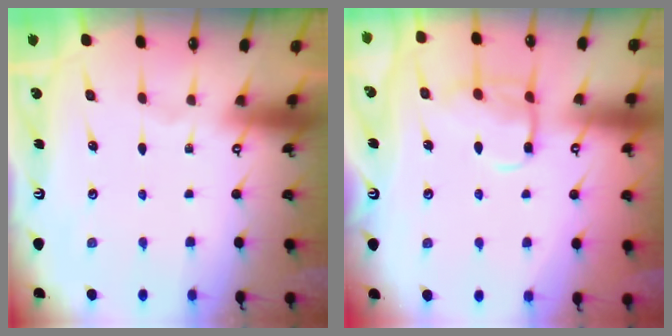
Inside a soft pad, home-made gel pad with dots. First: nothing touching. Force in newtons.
{"total": 11.1, "press": 11.0, "slide": 1.0}